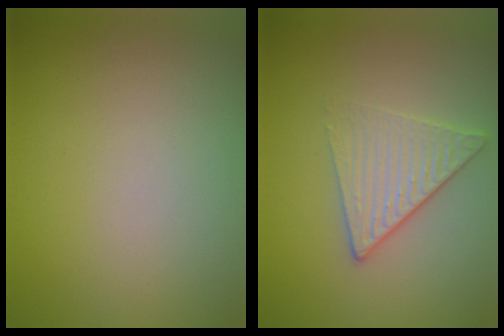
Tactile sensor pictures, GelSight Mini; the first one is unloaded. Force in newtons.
{"total": 3.3, "press": 2.9, "slide": 1.5}